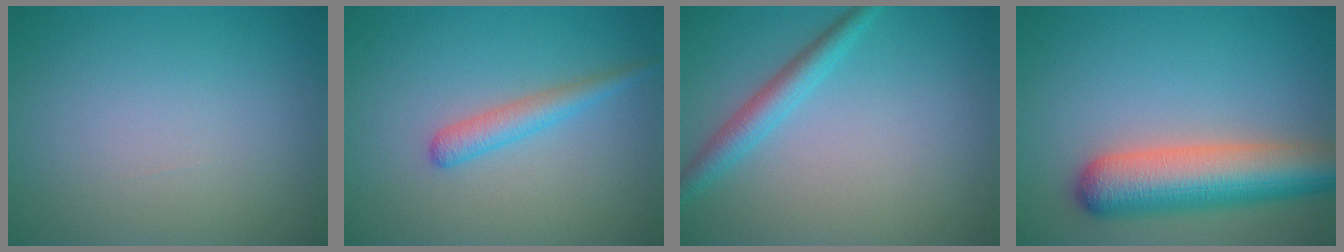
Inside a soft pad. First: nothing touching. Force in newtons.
{"total": 2.2, "press": 2.2, "slide": 0.0}
{"total": 2.6, "press": 2.6, "slide": 0.0}
{"total": 8.1, "press": 8.1, "slide": 0.4}